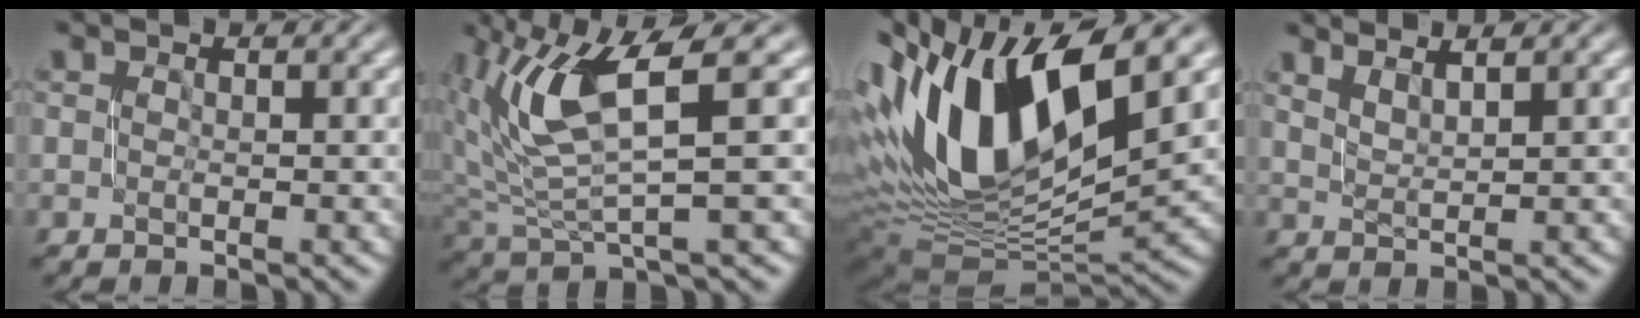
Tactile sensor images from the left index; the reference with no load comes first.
{"total": 7.2, "force": [2.6, 2.0, 6.5], "torque": [-0.146, 0.000, 0.054]}
{"total": 13.8, "force": [3.7, 6.8, 11.5], "torque": [-0.220, 0.007, 0.061]}
{"total": 2.6, "force": [2.4, 0.3, 0.8], "torque": [-0.008, 0.006, 0.038]}